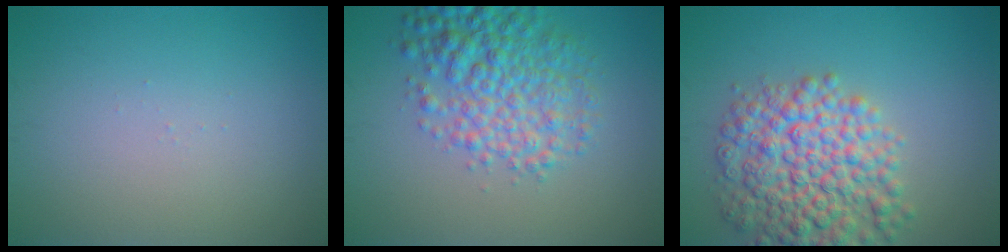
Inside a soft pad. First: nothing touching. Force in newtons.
{"total": 5.9, "press": 5.9, "slide": 0.1}
{"total": 8.2, "press": 8.2, "slide": 0.3}